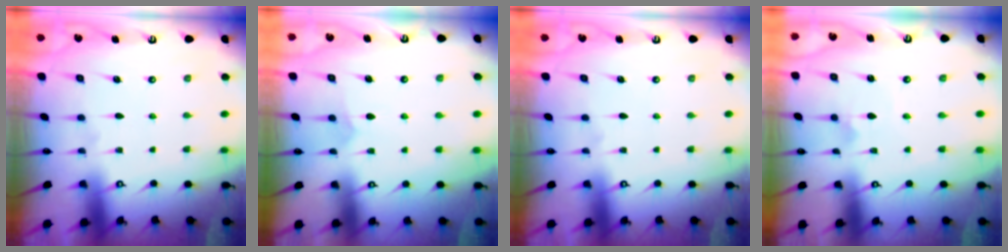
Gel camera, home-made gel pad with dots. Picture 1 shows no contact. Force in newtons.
{"total": 3.9, "press": 3.9, "slide": 0.4}
{"total": 0.0}
{"total": 2.1, "press": 2.1, "slide": 0.1}